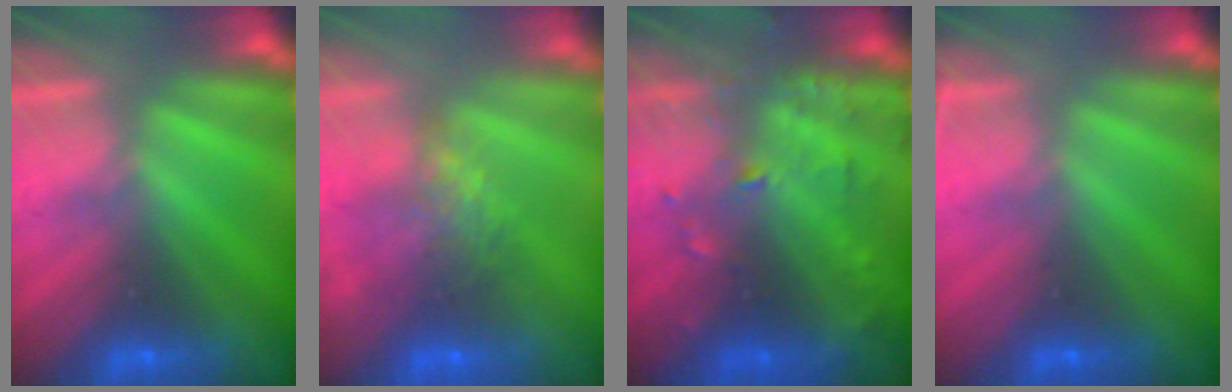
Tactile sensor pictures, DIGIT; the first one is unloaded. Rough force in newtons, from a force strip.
{"total": 7.5}
{"total": 7.4}
{"total": 2.4}